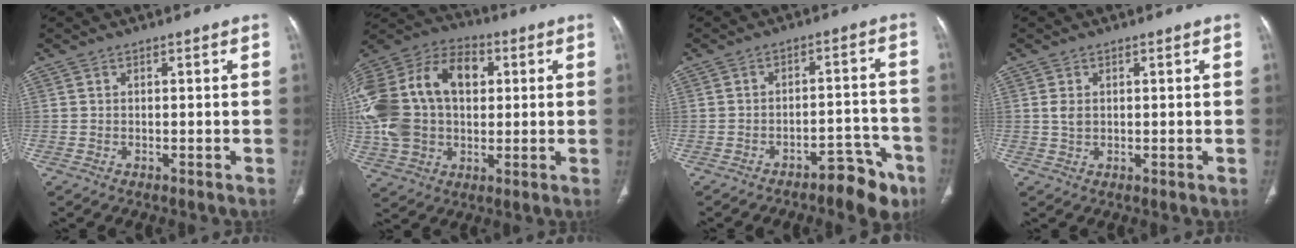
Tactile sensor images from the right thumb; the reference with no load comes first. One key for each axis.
{"total": 27.6, "fx": 4.5, "fy": 18.7, "fz": 19.7, "tx": -0.434, "ty": 0.047, "tz": 0.087}
{"total": 8.9, "fx": -5.9, "fy": 3.7, "fz": 5.6, "tx": -0.048, "ty": 0.051, "tz": -0.078}
{"total": 2.0, "fx": 0.5, "fy": 1.3, "fz": 1.5, "tx": -0.029, "ty": -0.002, "tz": 0.013}